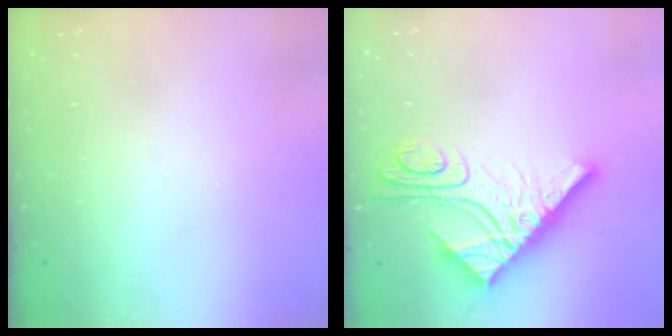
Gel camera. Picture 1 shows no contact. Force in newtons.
{"total": 15.3, "press": 15.3, "slide": 1.4}